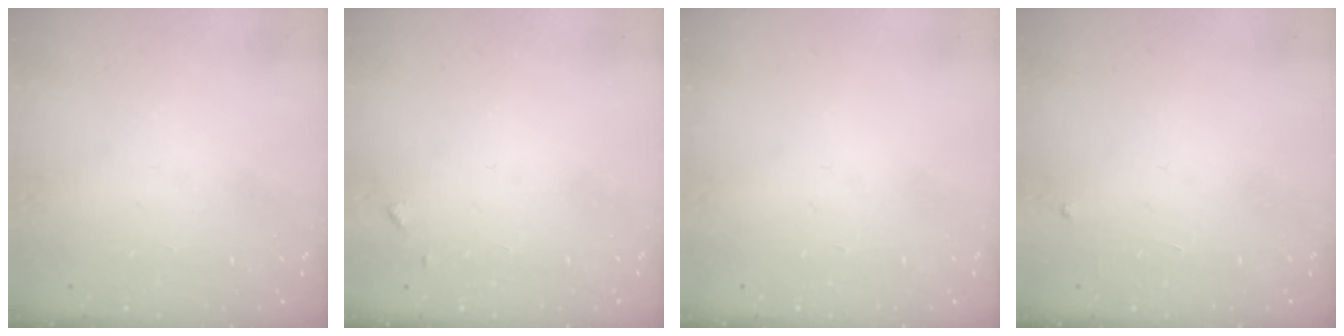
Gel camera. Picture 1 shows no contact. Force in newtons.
{"total": 5.1, "press": 5.1, "slide": 0.5}
{"total": 0.0}
{"total": 2.6, "press": 2.6, "slide": 0.4}